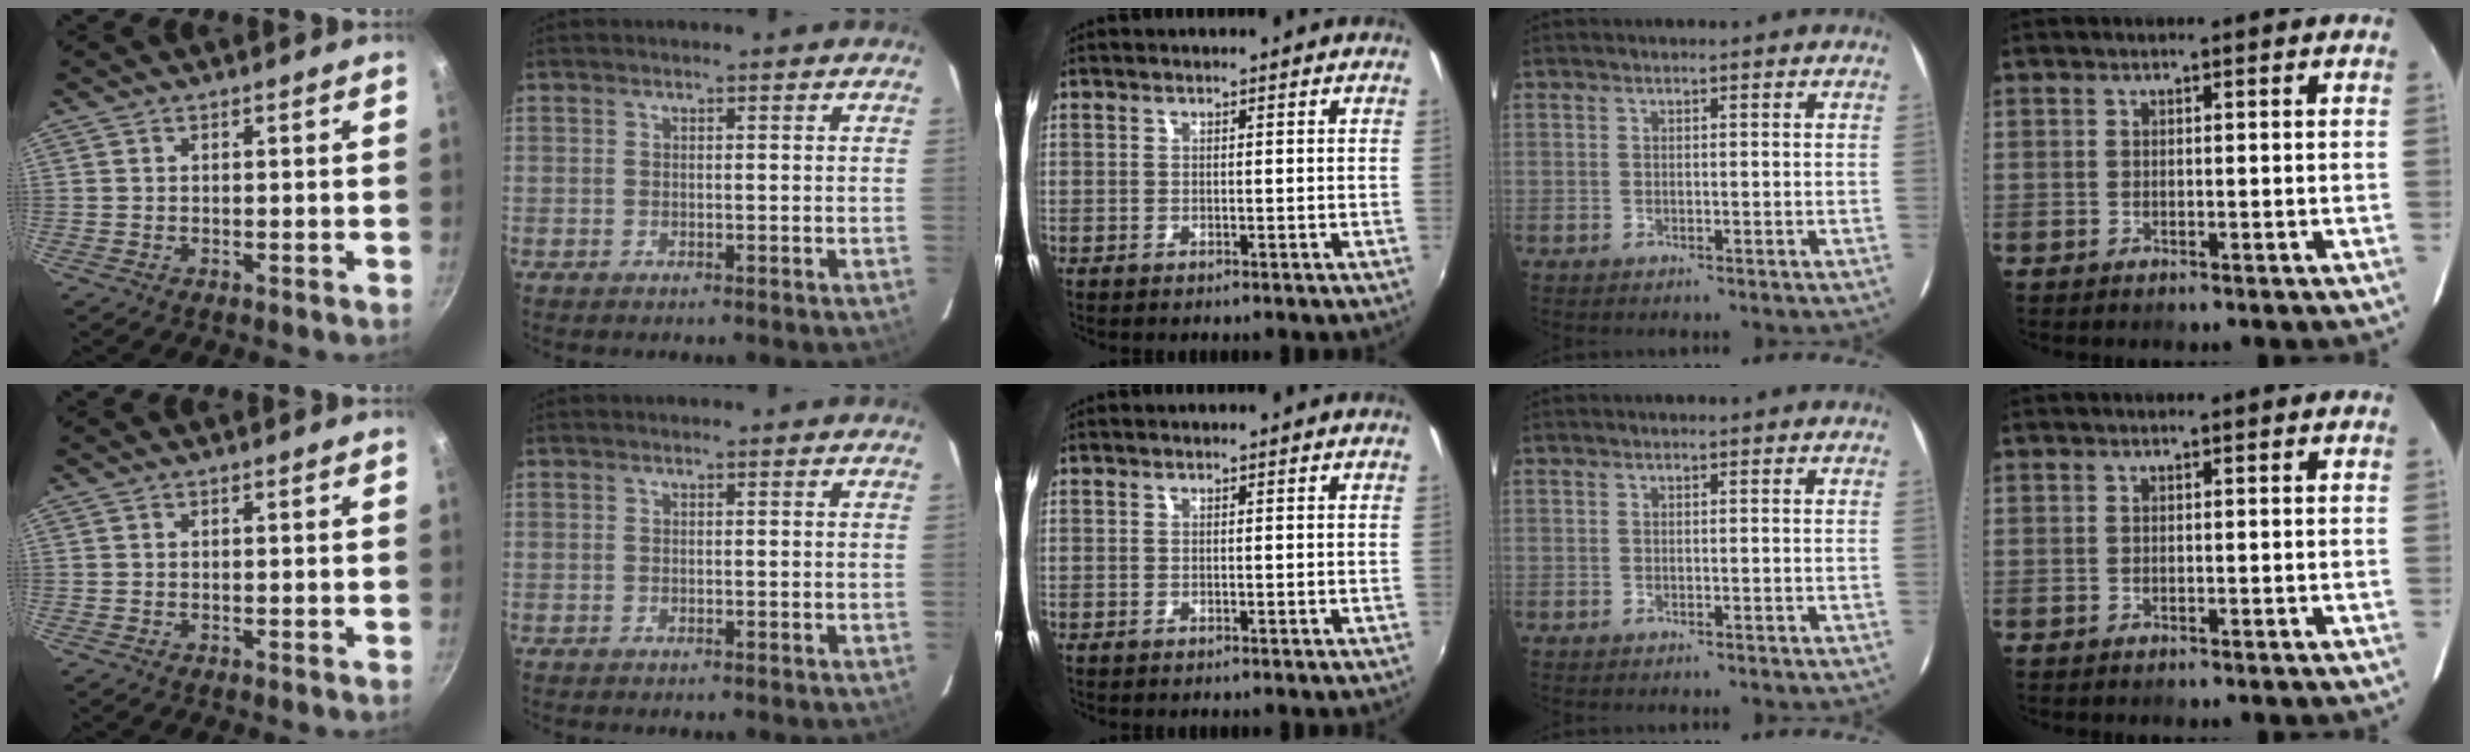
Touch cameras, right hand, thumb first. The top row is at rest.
{}